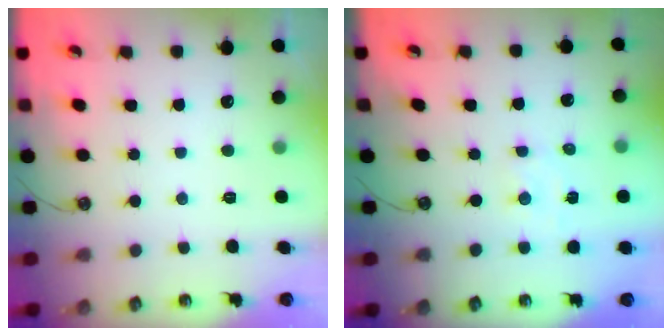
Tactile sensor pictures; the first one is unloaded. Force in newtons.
{"total": 2.0, "press": 1.9, "slide": 0.3}